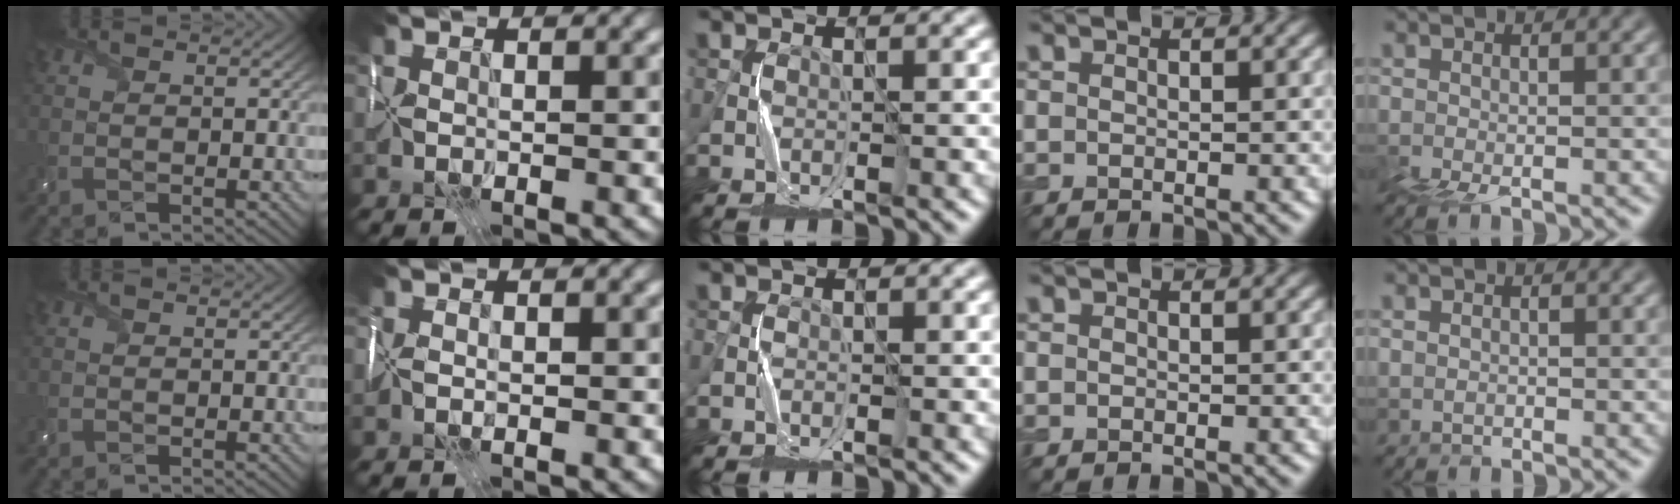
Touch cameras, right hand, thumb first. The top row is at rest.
{"index": {"total": 1.6, "force": [-0.1, 1.0, 1.3], "torque": [-0.028, -0.003, -0.004]}, "little": {"total": 1.8, "force": [1.0, -0.7, -1.3], "torque": [0.037, 0.000, 0.023]}}